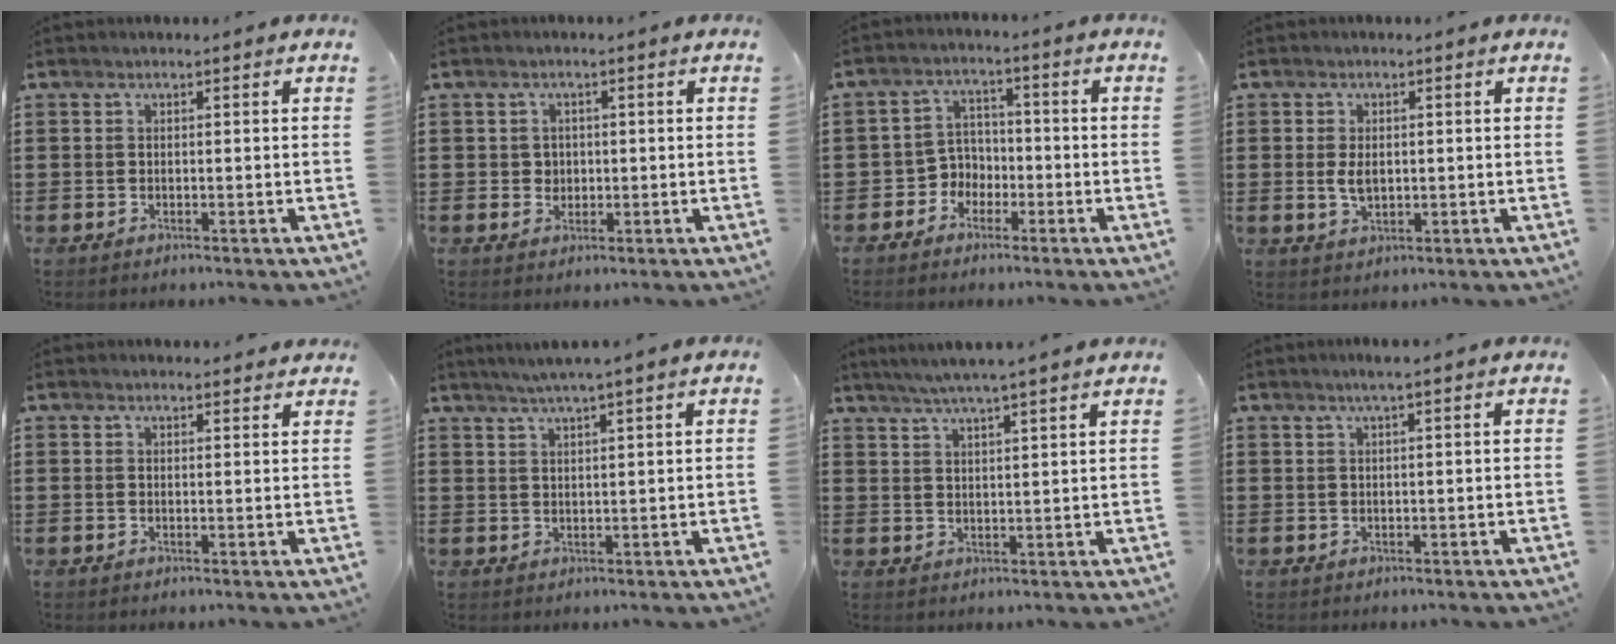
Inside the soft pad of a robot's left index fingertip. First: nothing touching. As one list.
[{"total": 1.7, "force": [0.2, 1.7, 0.4], "torque": [-0.014, 0.009, 0.001]}, {"total": 4.0, "force": [-2.5, 3.1, 0.7], "torque": [-0.027, 0.007, -0.054]}, {"total": 3.0, "force": [0.1, 1.8, 2.4], "torque": [-0.057, 0.003, -0.002]}, {"total": 1.4, "force": [1.4, 0.2, 0.2], "torque": [-0.007, 0.002, 0.027]}, {"total": 2.8, "force": [2.1, -0.6, 1.8], "torque": [-0.037, -0.005, 0.036]}, {"total": 4.1, "force": [3.6, -0.8, 1.9], "torque": [-0.046, -0.013, 0.063]}, {"total": 1.6, "force": [0.9, -0.2, 1.4], "torque": [-0.026, -0.001, 0.016]}]